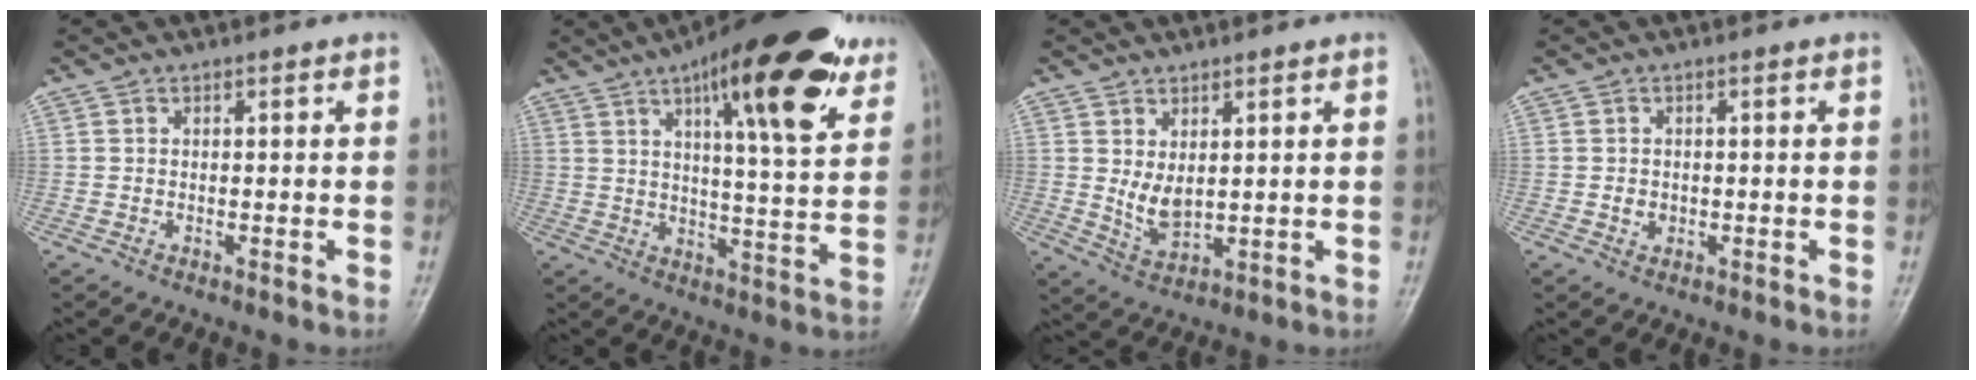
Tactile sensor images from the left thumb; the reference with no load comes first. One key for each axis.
{"total": 22.4, "fx": 12.2, "fy": 6.2, "fz": 17.8, "tx": -0.231, "ty": -0.033, "tz": 0.174}
{"total": 5.1, "fx": 1.4, "fy": 2.7, "fz": 4.1, "tx": -0.065, "ty": -0.020, "tz": 0.038}
{"total": 1.7, "fx": -0.2, "fy": 1.5, "fz": 0.9, "tx": -0.010, "ty": 0.003, "tz": -0.001}